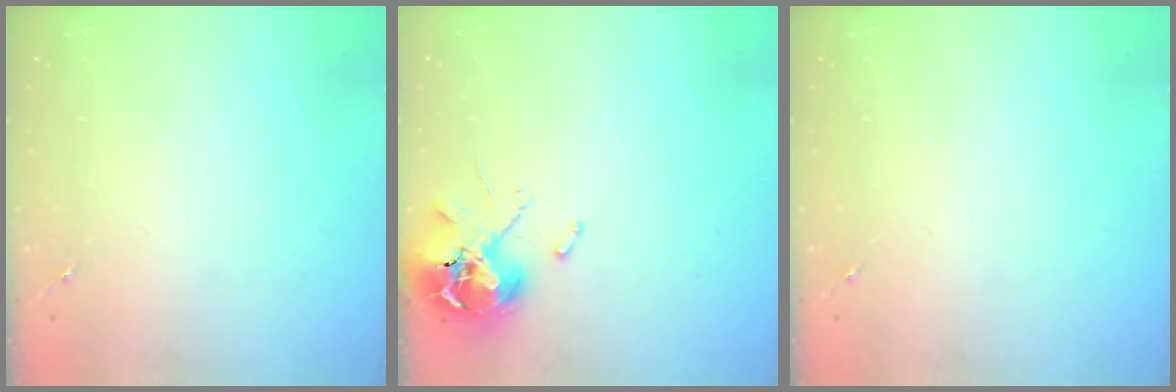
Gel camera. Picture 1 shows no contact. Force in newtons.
{"total": 10.7, "press": 10.6, "slide": 1.4}
{"total": 0.0}